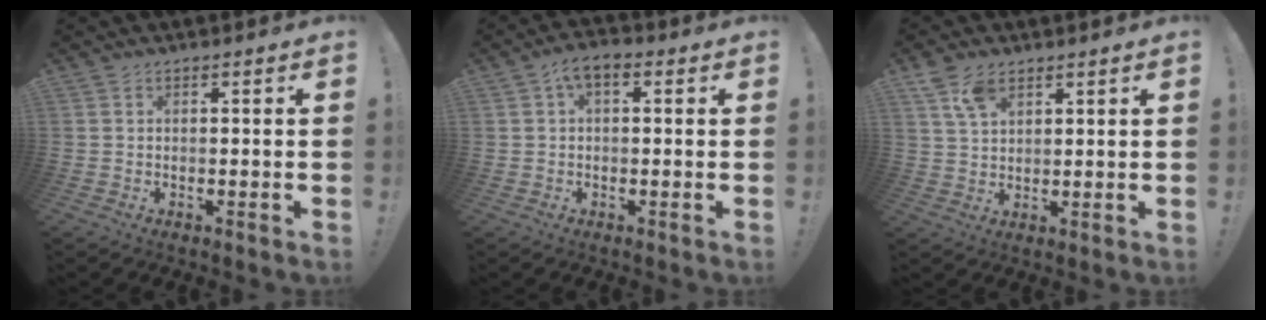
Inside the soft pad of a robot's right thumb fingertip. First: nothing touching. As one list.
[{"total": 4.1, "force": [0.5, 2.3, 3.4], "torque": [-0.057, 0.005, 0.008]}, {"total": 7.2, "force": [4.4, 4.0, 4.1], "torque": [-0.065, -0.014, 0.082]}]